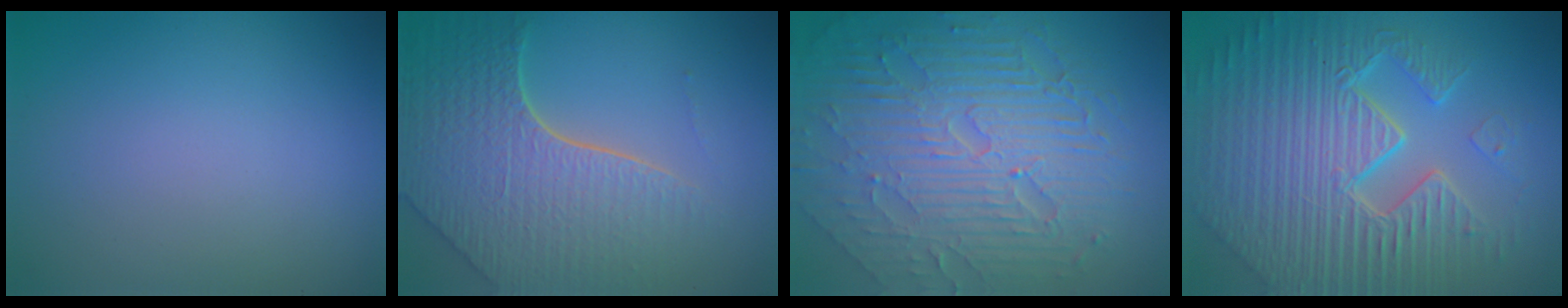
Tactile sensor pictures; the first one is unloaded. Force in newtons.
{"total": 7.7, "press": 5.6, "slide": 5.3}
{"total": 9.7, "press": 6.2, "slide": 7.4}
{"total": 10.9, "press": 7.1, "slide": 8.4}